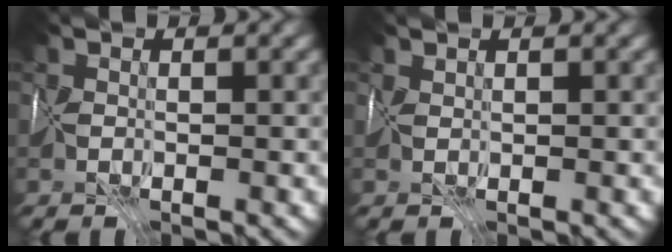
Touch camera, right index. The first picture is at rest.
{"total": 1.0, "force": [0.8, 0.2, 0.5], "torque": [-0.022, 0.005, 0.020]}